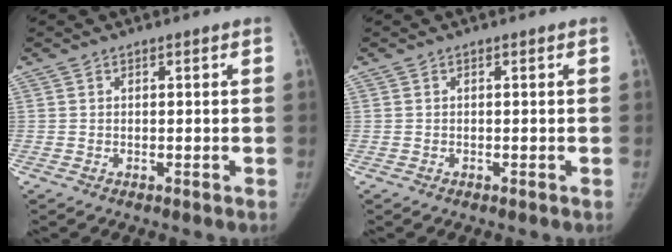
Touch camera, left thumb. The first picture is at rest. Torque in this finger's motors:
{"motor_torque": [0.09, 0.03, 0.05, -0.48, 0.06]}